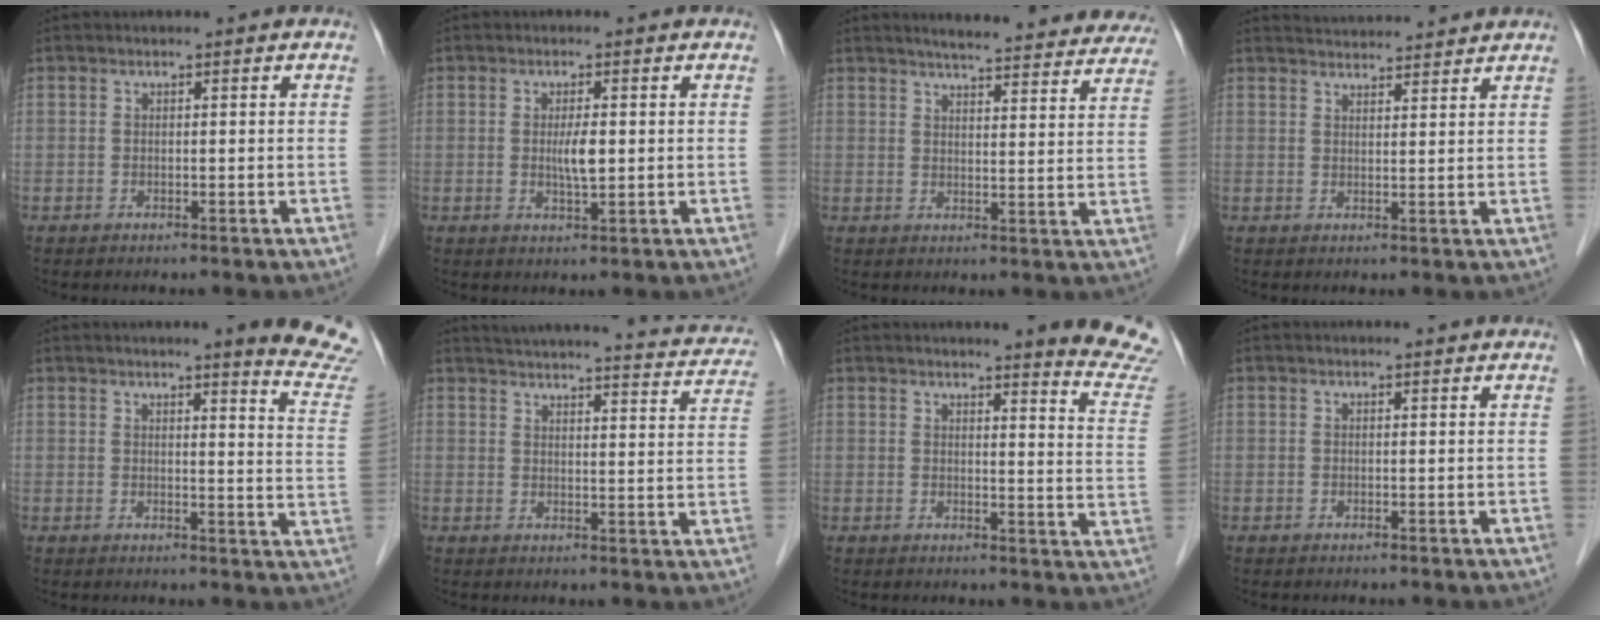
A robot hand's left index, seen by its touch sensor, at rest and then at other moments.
{"total": 3.0, "force": [0.1, 0.5, 3.0], "torque": [-0.056, -0.003, 0.004]}
{"total": 21.7, "force": [20.1, 3.3, 7.4], "torque": [-0.086, -0.033, 0.229]}
{"total": 7.3, "force": [7.2, 0.5, 1.3], "torque": [-0.024, 0.026, 0.095]}
{"total": 10.9, "force": [10.2, -1.0, 3.8], "torque": [-0.028, -0.080, 0.091]}
{"total": 22.4, "force": [20.5, 3.8, 8.0], "torque": [-0.111, -0.025, 0.235]}
{"total": 11.3, "force": [10.9, -1.0, 2.9], "torque": [-0.018, -0.093, 0.100]}
{"total": 1.9, "force": [1.9, 0.1, 0.4], "torque": [-0.012, 0.008, 0.020]}